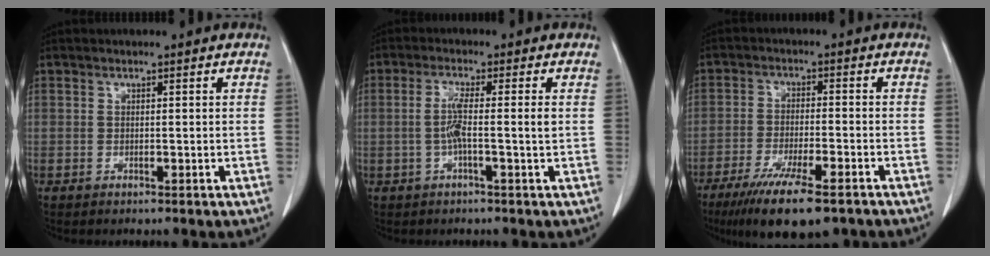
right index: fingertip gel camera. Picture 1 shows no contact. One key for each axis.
{"total": 4.1, "fx": -0.5, "fy": -0.4, "fz": 4.1, "tx": -0.078, "ty": 0.005, "tz": -0.010}
{"total": 13.0, "fx": -9.2, "fy": 2.3, "fz": 9.0, "tx": -0.148, "ty": -0.030, "tz": -0.146}